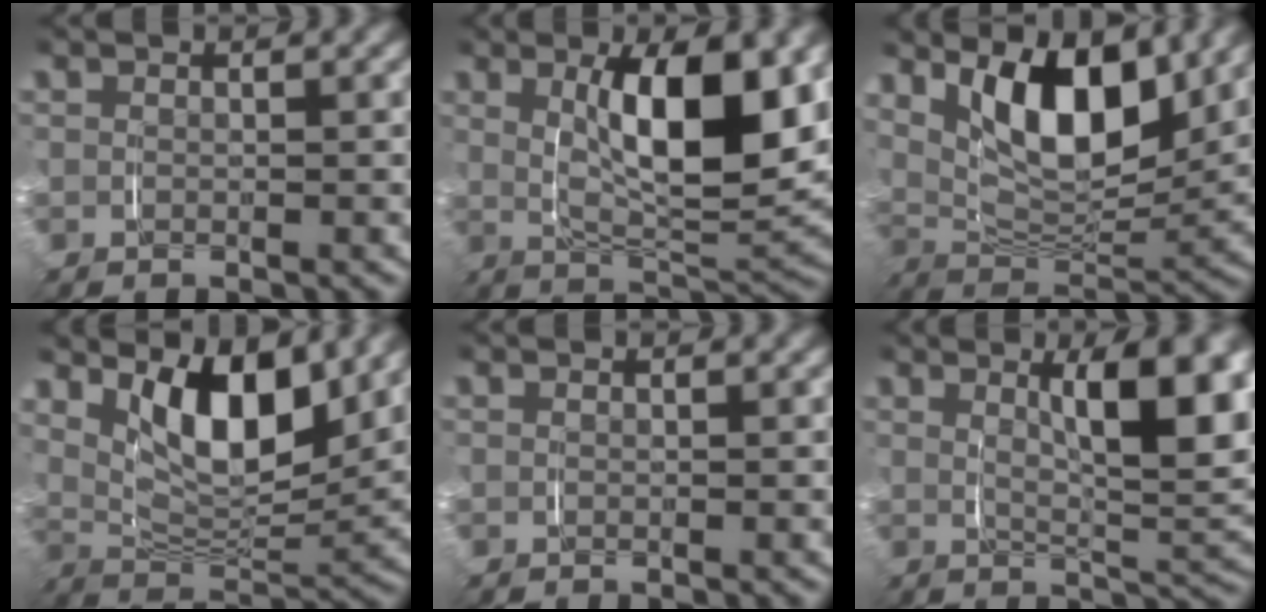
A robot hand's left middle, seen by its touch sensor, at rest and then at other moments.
{"total": 8.9, "force": [1.7, 3.0, 8.2], "torque": [-0.134, -0.009, 0.030]}
{"total": 10.0, "force": [4.3, 5.1, 7.4], "torque": [-0.140, 0.000, 0.065]}
{"total": 9.0, "force": [4.0, 4.3, 6.8], "torque": [-0.125, -0.003, 0.061]}
{"total": 0.0}
{"total": 7.8, "force": [2.1, 2.0, 7.2], "torque": [-0.101, -0.006, 0.036]}